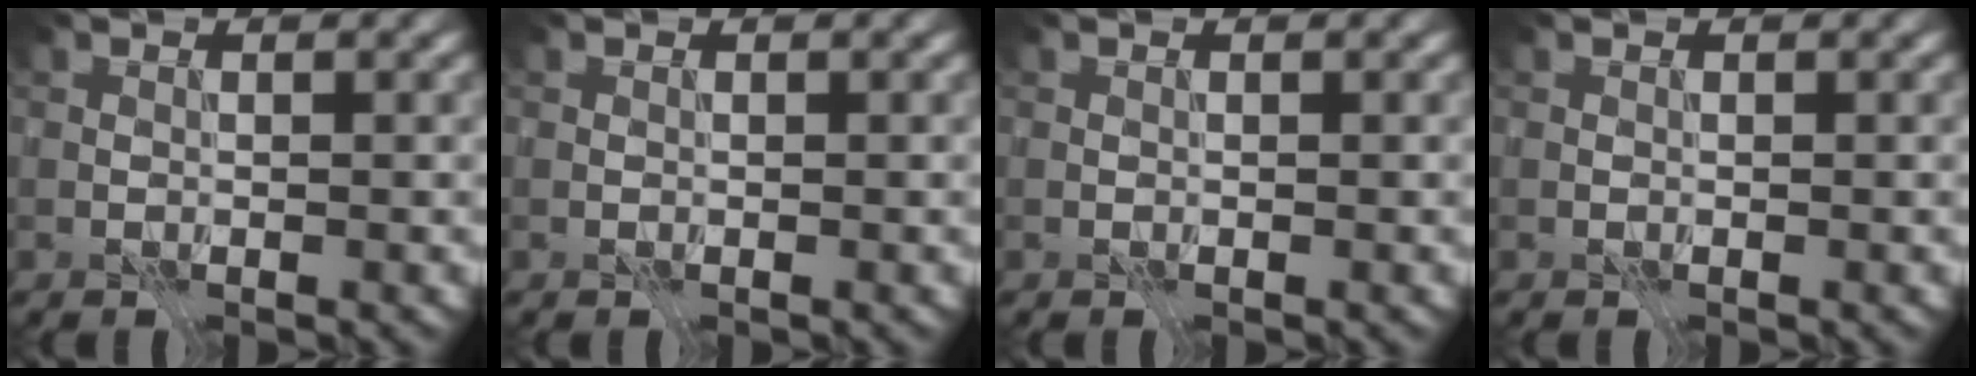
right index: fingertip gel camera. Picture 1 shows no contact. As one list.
[{"total": 0.0}, {"total": 0.0}, {"total": 0.0}]